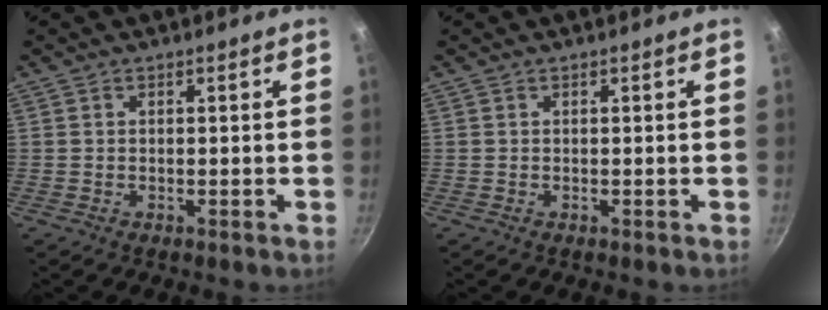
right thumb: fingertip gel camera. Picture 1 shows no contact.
{"total": 0.0}